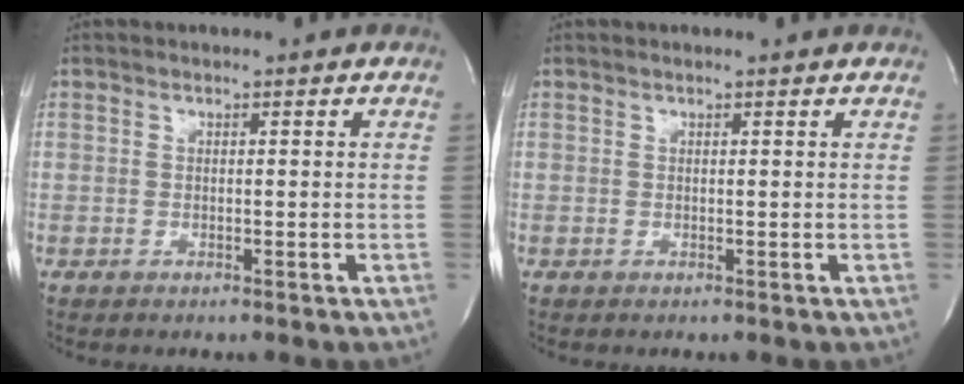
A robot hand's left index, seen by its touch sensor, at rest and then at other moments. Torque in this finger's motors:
{"motor_torque": [0.17, -0.20, 0.03, 0.01]}